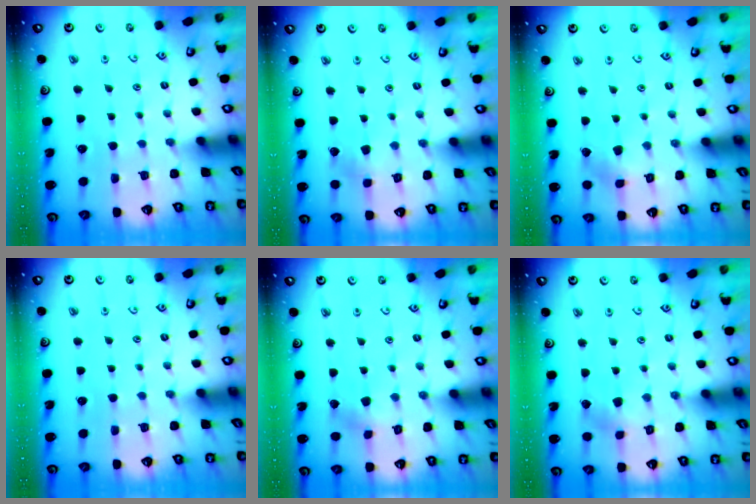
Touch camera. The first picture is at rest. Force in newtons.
{"total": 2.3, "press": 2.3, "slide": 0.4}
{"total": 3.0, "press": 3.0, "slide": 0.4}
{"total": 0.0}
{"total": 2.6, "press": 2.5, "slide": 0.8}
{"total": 2.8, "press": 2.8, "slide": 0.5}